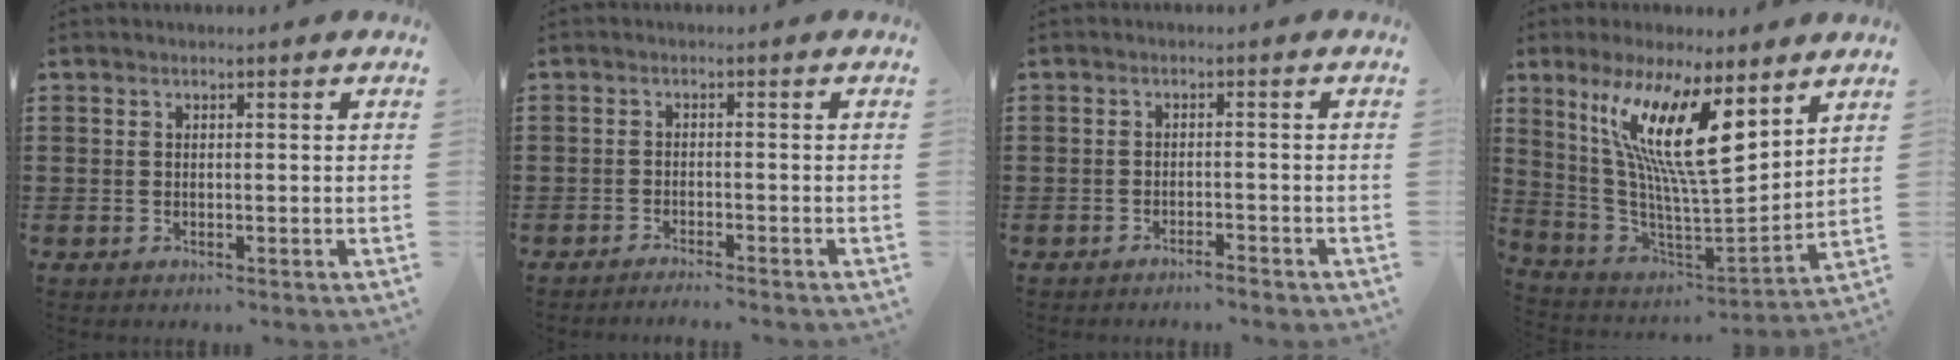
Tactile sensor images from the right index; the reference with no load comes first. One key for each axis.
{"total": 1.5, "fx": -1.5, "fy": -0.2, "fz": 0.2, "tx": -0.004, "ty": 0.003, "tz": -0.030}
{"total": 1.6, "fx": -1.5, "fy": -0.1, "fz": 0.5, "tx": -0.012, "ty": 0.002, "tz": -0.030}
{"total": 15.3, "fx": 7.3, "fy": 3.0, "fz": 13.1, "tx": -0.288, "ty": -0.035, "tz": 0.119}